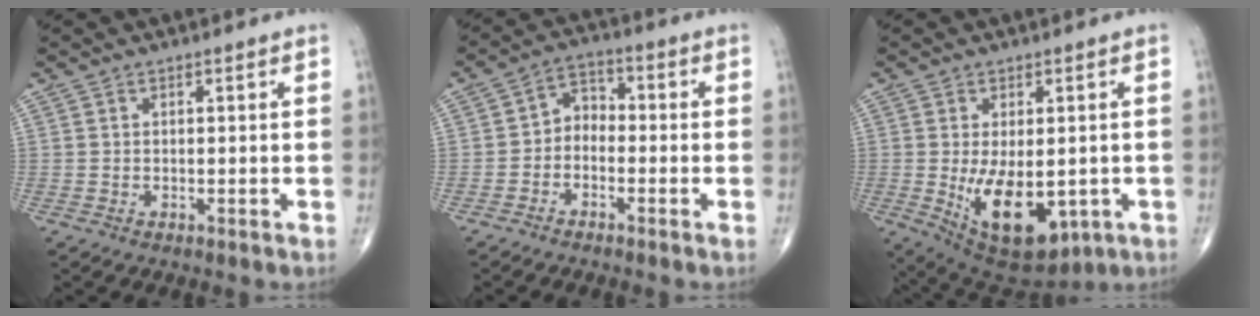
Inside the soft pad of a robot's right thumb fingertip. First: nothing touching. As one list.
[{"total": 4.7, "force": [-1.6, 3.4, 2.7], "torque": [-0.028, 0.030, -0.044]}, {"total": 14.0, "force": [-2.9, 7.5, 11.5], "torque": [-0.168, -0.017, -0.017]}]